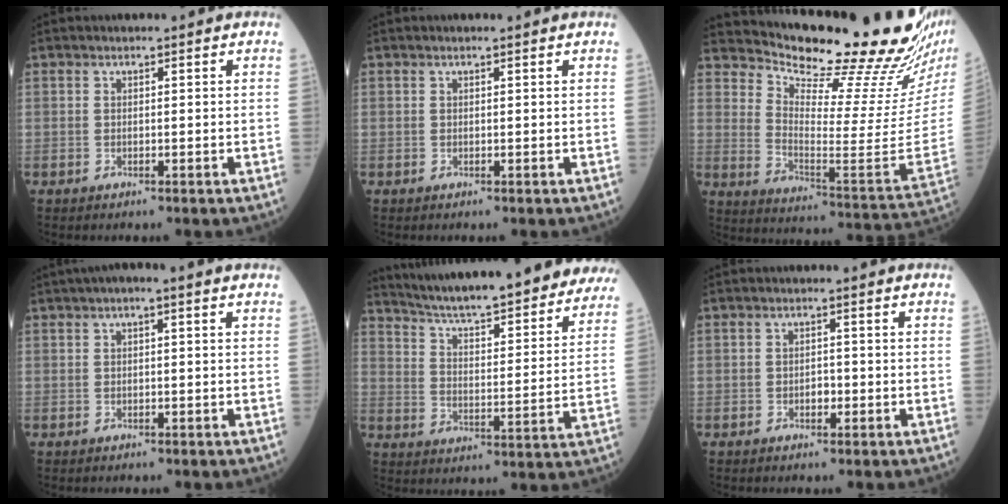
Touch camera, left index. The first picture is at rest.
{"total": 0.0}
{"total": 23.9, "force": [21.3, 0.1, 10.8], "torque": [-0.183, -0.123, 0.291]}
{"total": 2.8, "force": [1.2, 0.4, 2.6], "torque": [-0.046, 0.012, 0.015]}
{"total": 30.4, "force": [27.5, 4.1, 12.4], "torque": [-0.194, -0.061, 0.351]}
{"total": 1.6, "force": [-0.9, 0.9, 0.9], "torque": [-0.015, -0.002, -0.015]}